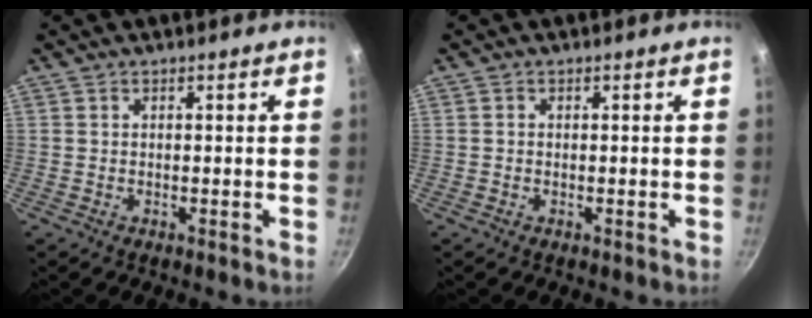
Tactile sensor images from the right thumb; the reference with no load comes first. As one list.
[{"total": 0.0}]